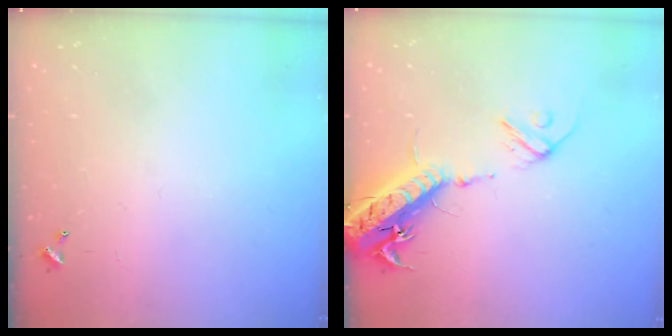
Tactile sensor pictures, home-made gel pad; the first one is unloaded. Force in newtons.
{"total": 18.2, "press": 17.7, "slide": 4.1}